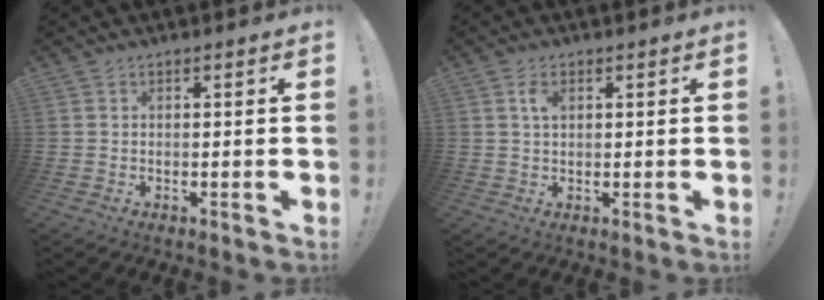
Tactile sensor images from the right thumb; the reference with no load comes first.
{"total": 3.0, "force": [1.1, 1.6, 2.3], "torque": [-0.032, -0.002, 0.015]}